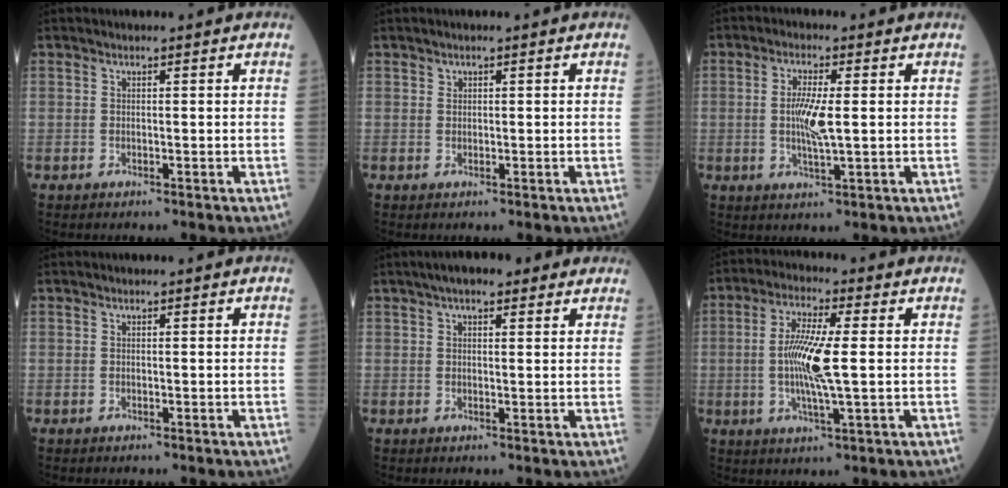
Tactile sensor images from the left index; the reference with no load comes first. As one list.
[{"total": 0.6, "force": [0.4, 0.4, 0.0], "torque": [0.004, -0.001, 0.009]}, {"total": 5.2, "force": [0.2, 0.6, 5.2], "torque": [-0.109, -0.005, 0.006]}, {"total": 0.0}, {"total": 7.8, "force": [5.7, 2.4, 4.7], "torque": [-0.064, 0.038, 0.087]}, {"total": 8.9, "force": [0.0, 0.7, 8.9], "torque": [-0.183, -0.004, 0.000]}]